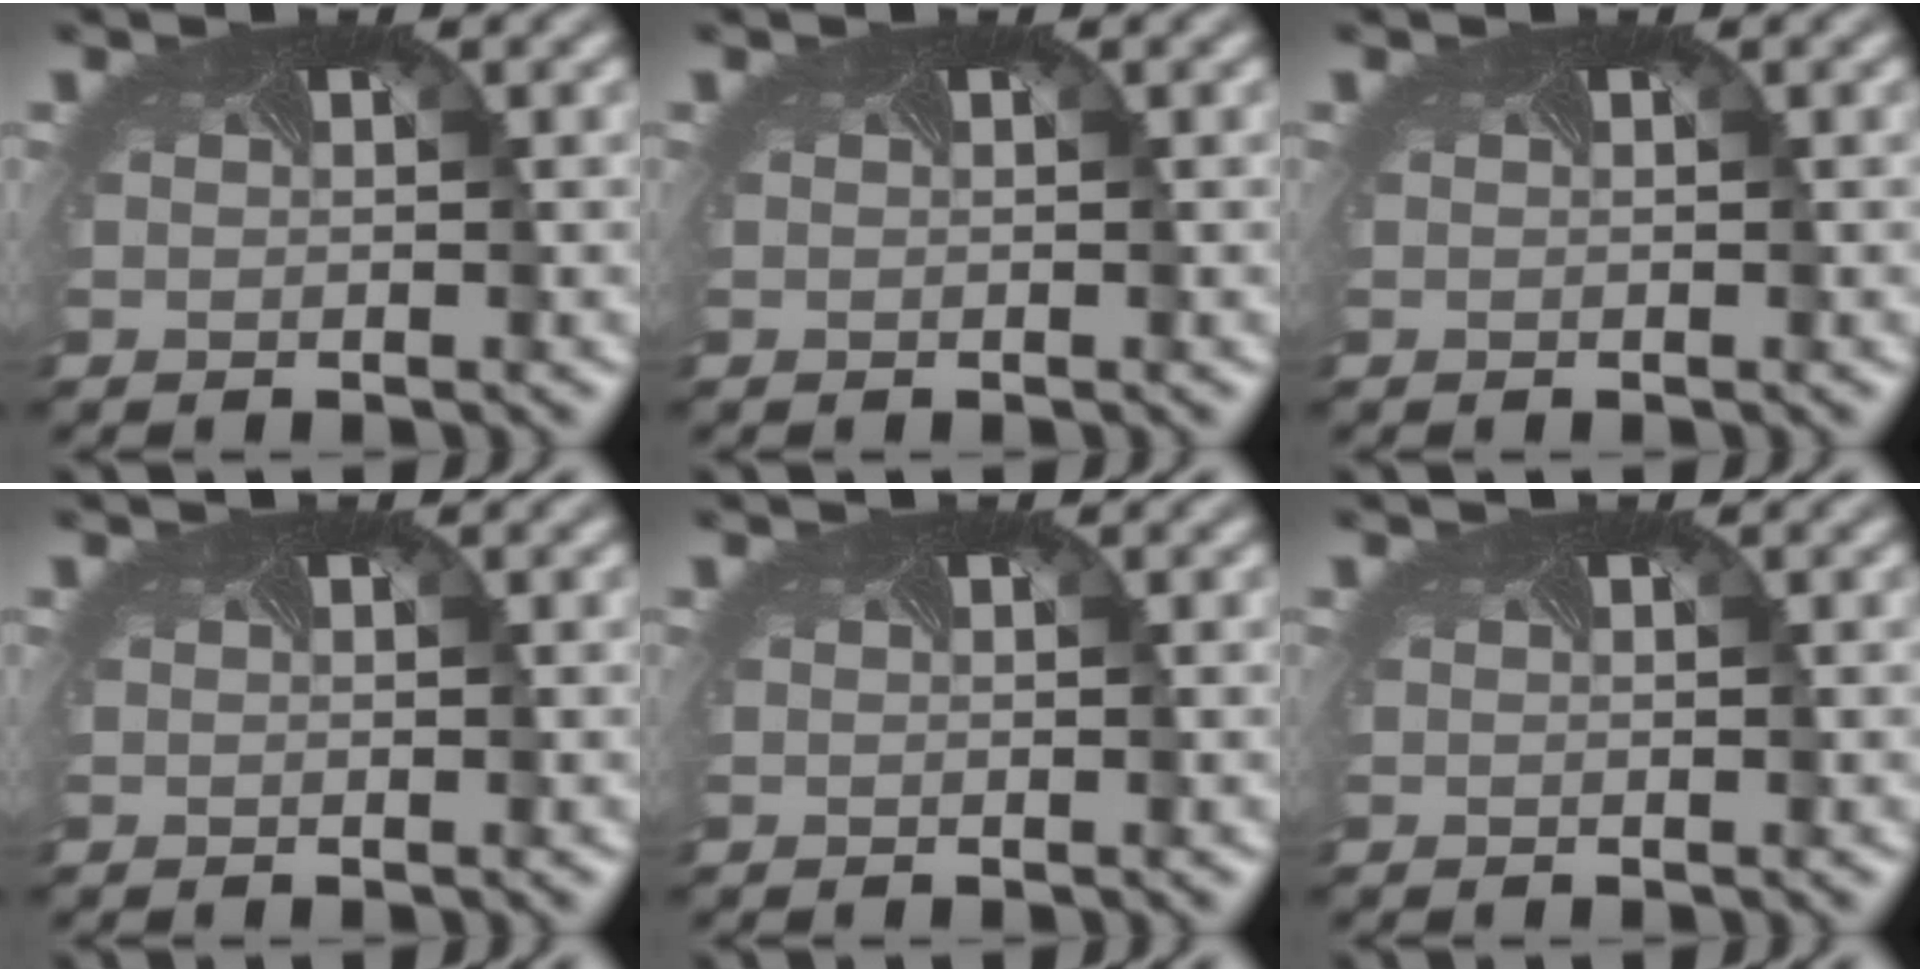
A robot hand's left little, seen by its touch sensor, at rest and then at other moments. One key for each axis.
{"total": 0.0}
{"total": 0.0}
{"total": 0.0}
{"total": 0.0}
{"total": 0.0}